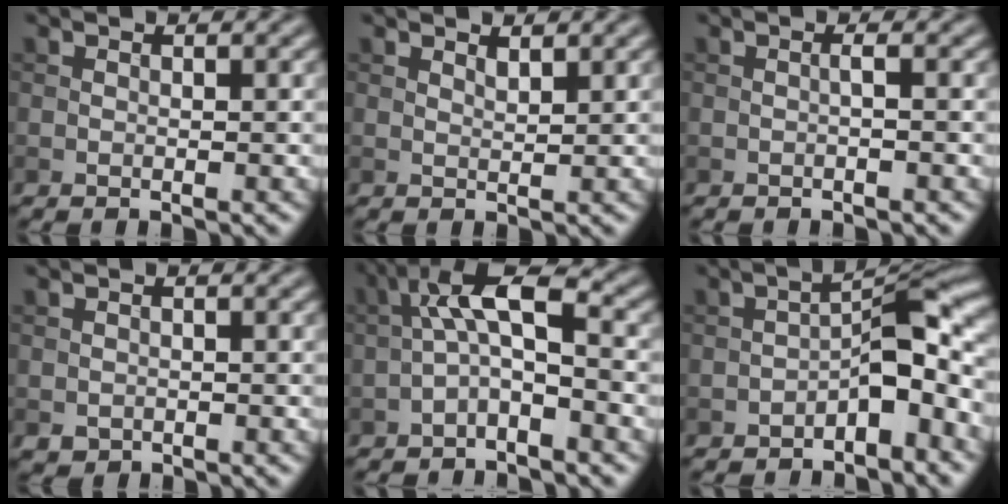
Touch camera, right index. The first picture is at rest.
{"total": 1.0, "force": [0.9, 0.2, 0.5], "torque": [-0.013, 0.000, 0.017]}
{"total": 0.7, "force": [-0.2, 0.0, 0.7], "torque": [-0.013, 0.003, -0.005]}
{"total": 0.8, "force": [-0.2, 0.8, 0.2], "torque": [-0.002, -0.007, -0.003]}
{"total": 5.2, "force": [-0.7, 1.6, 4.9], "torque": [-0.090, 0.024, -0.025]}
{"total": 5.6, "force": [-2.3, 2.1, 4.6], "torque": [-0.058, 0.024, -0.044]}